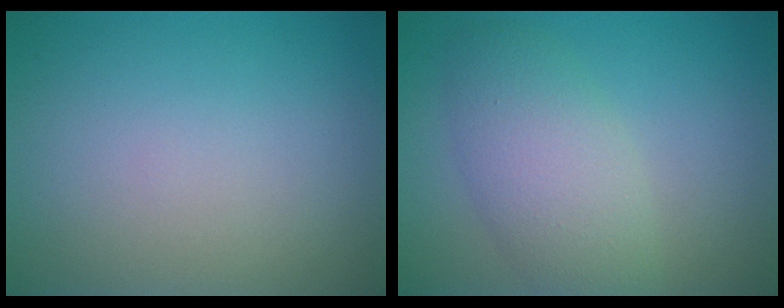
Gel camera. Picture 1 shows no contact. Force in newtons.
{"total": 4.9, "press": 4.9, "slide": 0.4}